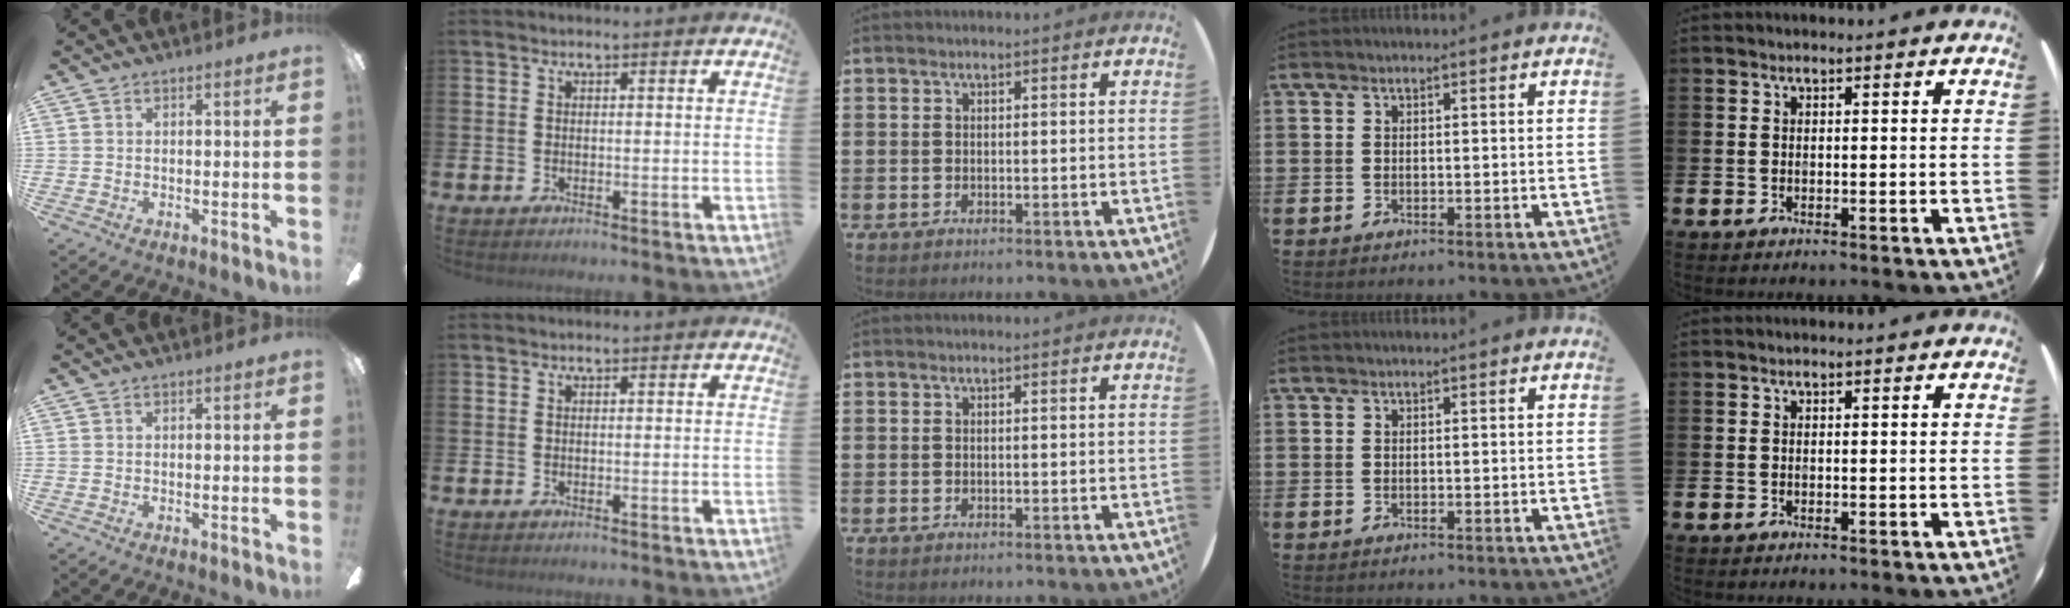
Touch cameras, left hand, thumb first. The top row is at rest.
{}